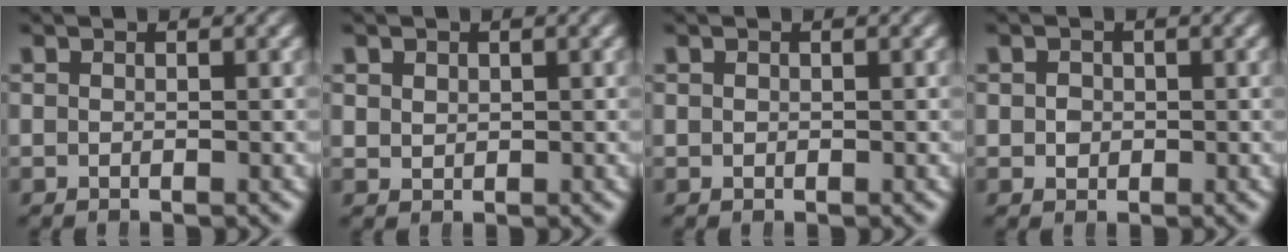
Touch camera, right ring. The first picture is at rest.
{"total": 1.2, "force": [1.0, 0.6, 0.1], "torque": [-0.006, -0.007, 0.030]}
{"total": 0.0}
{"total": 0.9, "force": [0.2, 0.9, 0.1], "torque": [-0.005, -0.006, 0.006]}